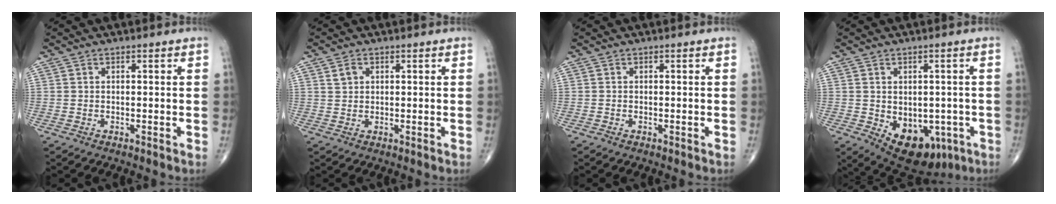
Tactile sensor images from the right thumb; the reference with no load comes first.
{"total": 1.9, "force": [0.9, 1.4, 0.9], "torque": [-0.012, -0.002, 0.016]}
{"total": 0.0}
{"total": 12.5, "force": [-4.2, 8.3, 8.3], "torque": [-0.086, 0.003, -0.039]}